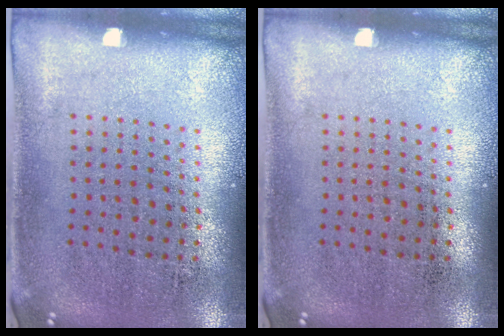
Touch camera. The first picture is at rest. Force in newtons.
{"total": 0.0}